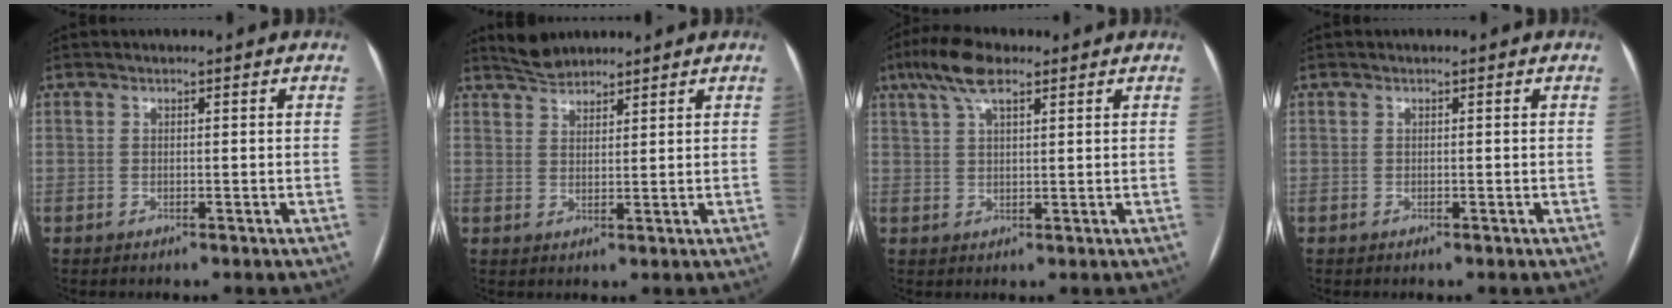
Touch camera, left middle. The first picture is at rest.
{"total": 3.4, "force": [3.3, 0.8, 0.2], "torque": [-0.007, 0.013, 0.063]}
{"total": 6.9, "force": [4.3, 2.0, 5.0], "torque": [-0.106, 0.026, 0.080]}
{"total": 0.0}